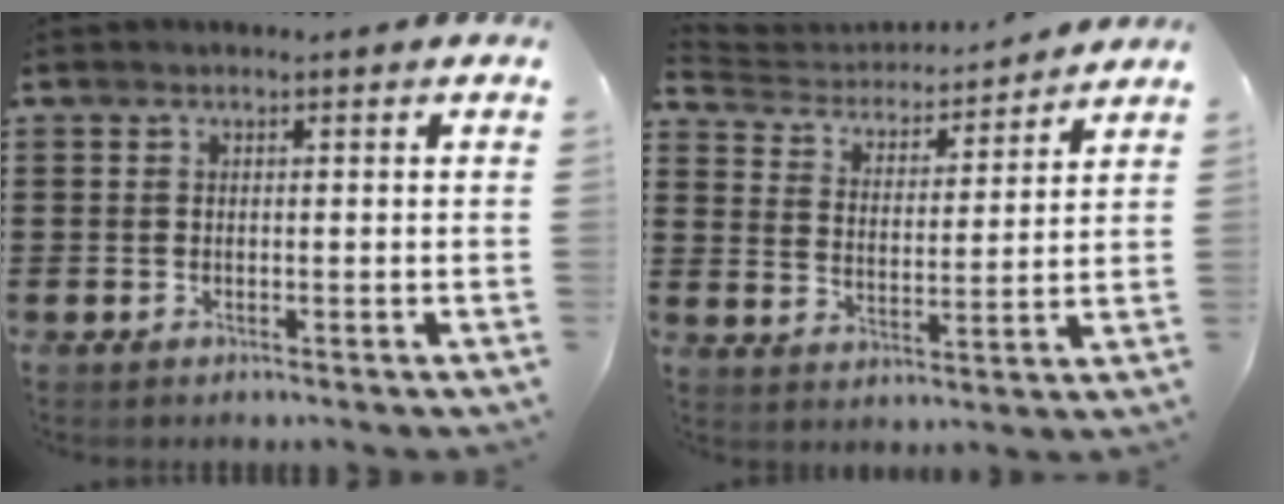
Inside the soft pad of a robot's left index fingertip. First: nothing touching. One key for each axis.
{"total": 3.4, "fx": 3.4, "fy": 0.6, "fz": 0.1, "tx": -0.026, "ty": -0.028, "tz": 0.050}